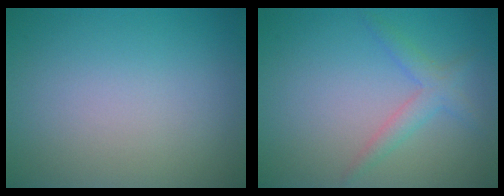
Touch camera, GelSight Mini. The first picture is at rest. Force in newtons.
{"total": 2.2, "press": 2.2, "slide": 0.1}